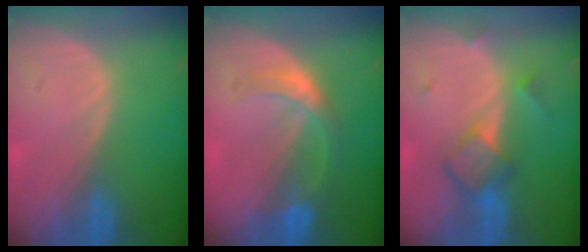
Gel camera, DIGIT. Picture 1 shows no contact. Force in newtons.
{"total": 5.3, "press": 4.9, "slide": 2.1}
{"total": 5.9, "press": 5.1, "slide": 3.0}